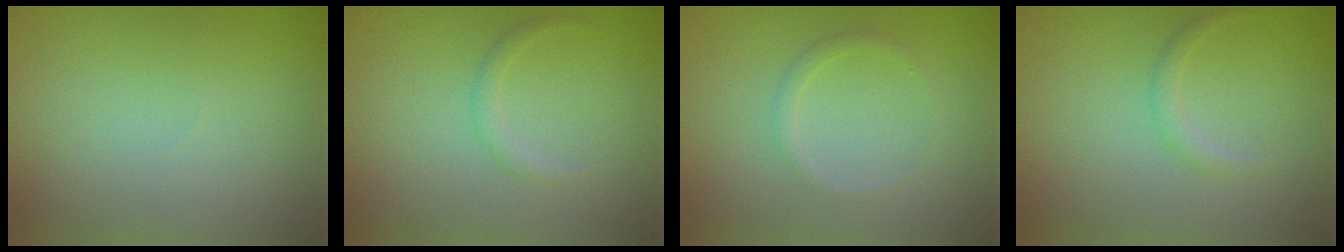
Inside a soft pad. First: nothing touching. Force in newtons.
{"total": 1.0, "press": 1.0, "slide": 0.1}
{"total": 1.1, "press": 1.1, "slide": 0.0}
{"total": 1.0, "press": 1.0, "slide": 0.1}